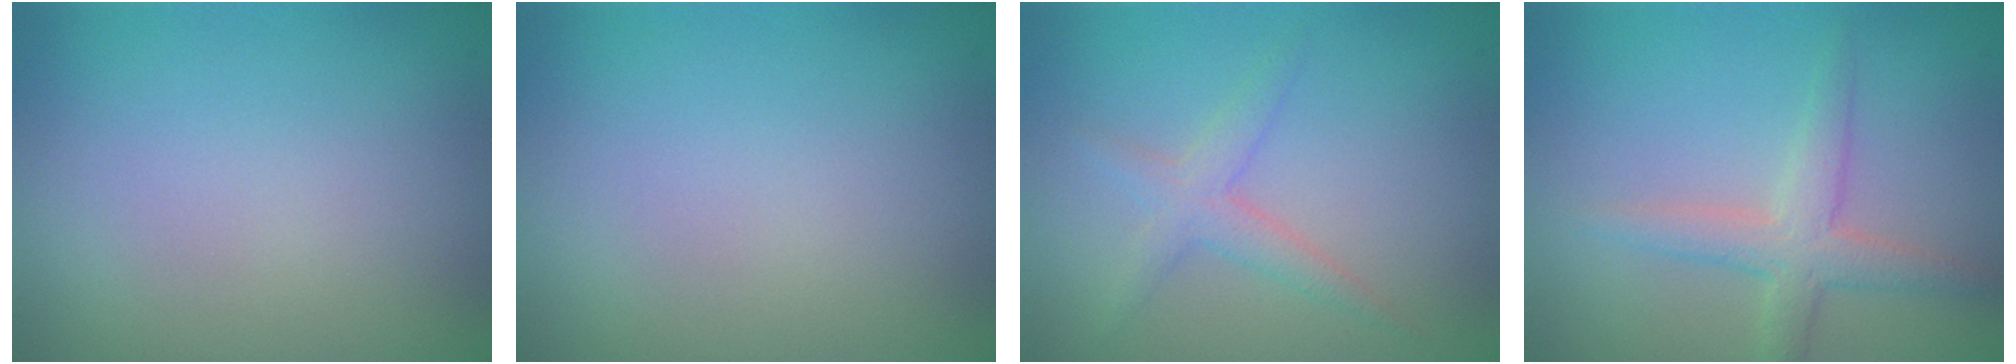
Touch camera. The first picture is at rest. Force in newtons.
{"total": 0.0}
{"total": 2.1, "press": 2.1, "slide": 0.1}
{"total": 2.9, "press": 2.9, "slide": 0.1}